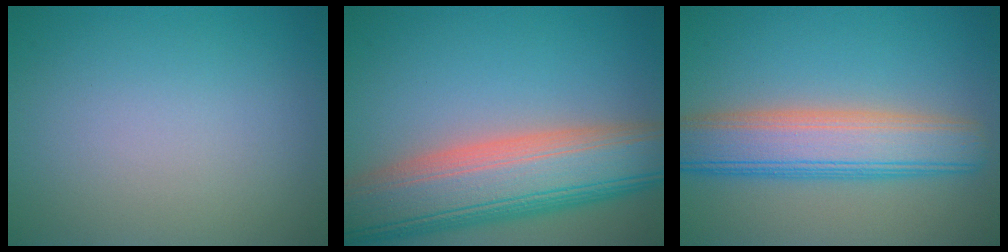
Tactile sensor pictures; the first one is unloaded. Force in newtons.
{"total": 11.9, "press": 11.9, "slide": 0.9}
{"total": 7.3, "press": 7.3, "slide": 0.4}